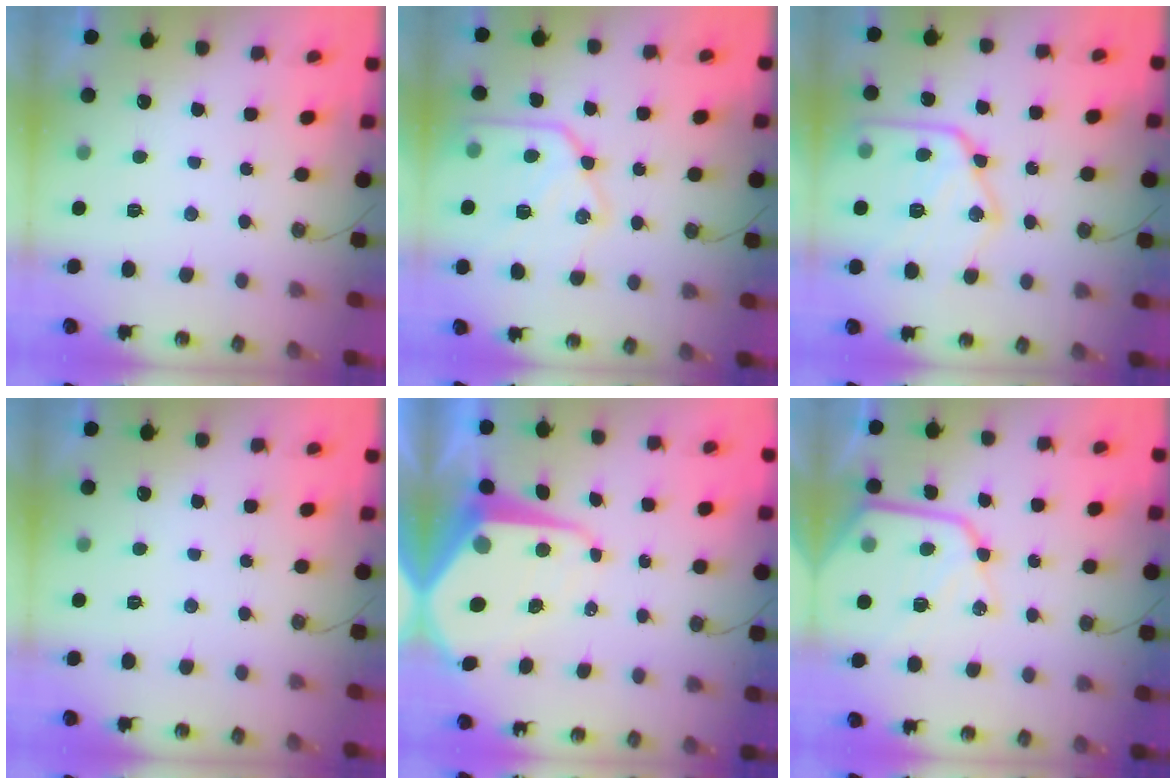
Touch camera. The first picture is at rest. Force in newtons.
{"total": 16.8, "press": 16.8, "slide": 0.8}
{"total": 21.5, "press": 21.4, "slide": 2.3}
{"total": 0.0}
{"total": 14.7, "press": 14.6, "slide": 1.3}
{"total": 16.1, "press": 16.1, "slide": 1.6}